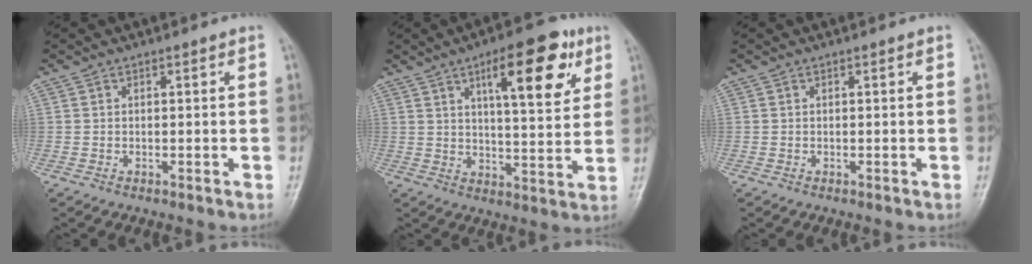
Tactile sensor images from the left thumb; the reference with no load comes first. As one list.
[{"total": 17.5, "force": [8.2, 5.9, 14.3], "torque": [-0.181, -0.030, 0.124]}, {"total": 0.0}]